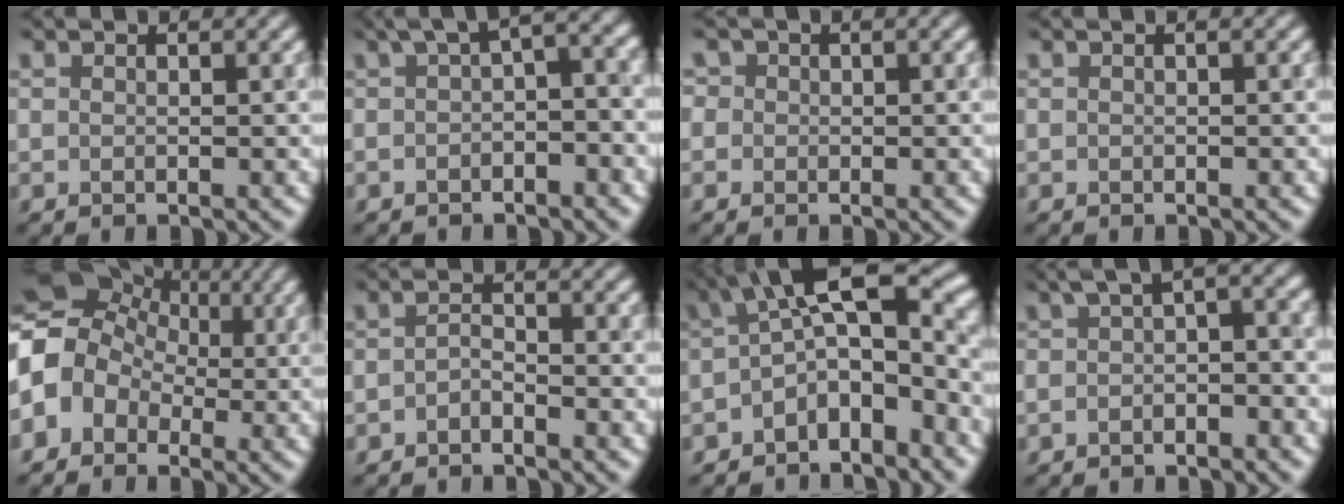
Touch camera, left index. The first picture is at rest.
{"total": 5.2, "force": [0.4, 2.2, 4.6], "torque": [-0.060, 0.014, -0.004]}
{"total": 2.6, "force": [0.9, 2.2, 1.1], "torque": [0.003, 0.025, -0.016]}
{"total": 0.0}
{"total": 8.4, "force": [-0.1, 7.1, 4.5], "torque": [-0.072, 0.014, -0.032]}
{"total": 1.2, "force": [-0.9, 0.4, 0.7], "torque": [-0.017, 0.008, -0.020]}
{"total": 8.7, "force": [-1.8, 4.2, 7.4], "torque": [-0.112, 0.017, -0.045]}
{"total": 4.5, "force": [-0.2, 2.2, 3.9], "torque": [-0.050, 0.015, -0.013]}